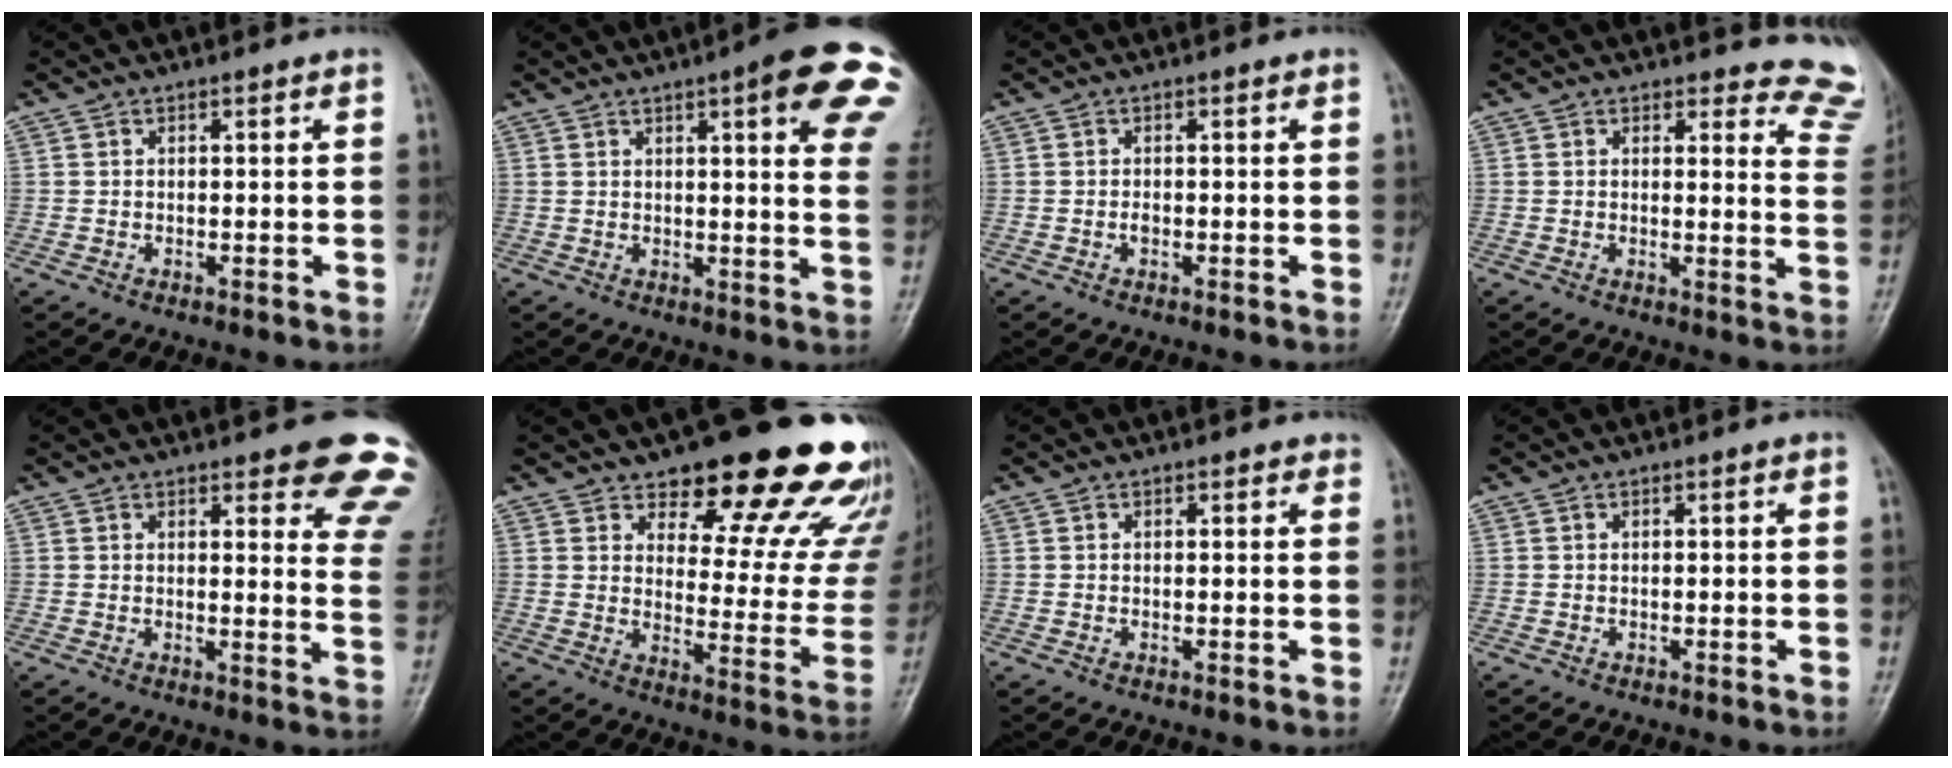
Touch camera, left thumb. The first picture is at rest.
{"total": 18.3, "force": [7.2, 4.0, 16.4], "torque": [-0.187, -0.007, 0.079]}
{"total": 0.8, "force": [-0.2, 0.5, 0.6], "torque": [-0.008, 0.000, -0.007]}
{"total": 10.7, "force": [10.2, 3.1, 0.5], "torque": [0.052, -0.096, 0.070]}
{"total": 12.2, "force": [9.6, 3.4, 6.7], "torque": [-0.029, -0.055, 0.085]}
{"total": 22.7, "force": [17.3, 8.0, 12.3], "torque": [-0.104, -0.108, 0.215]}
{"total": 1.1, "force": [0.8, 0.7, 0.4], "torque": [0.012, -0.003, 0.002]}
{"total": 0.0}